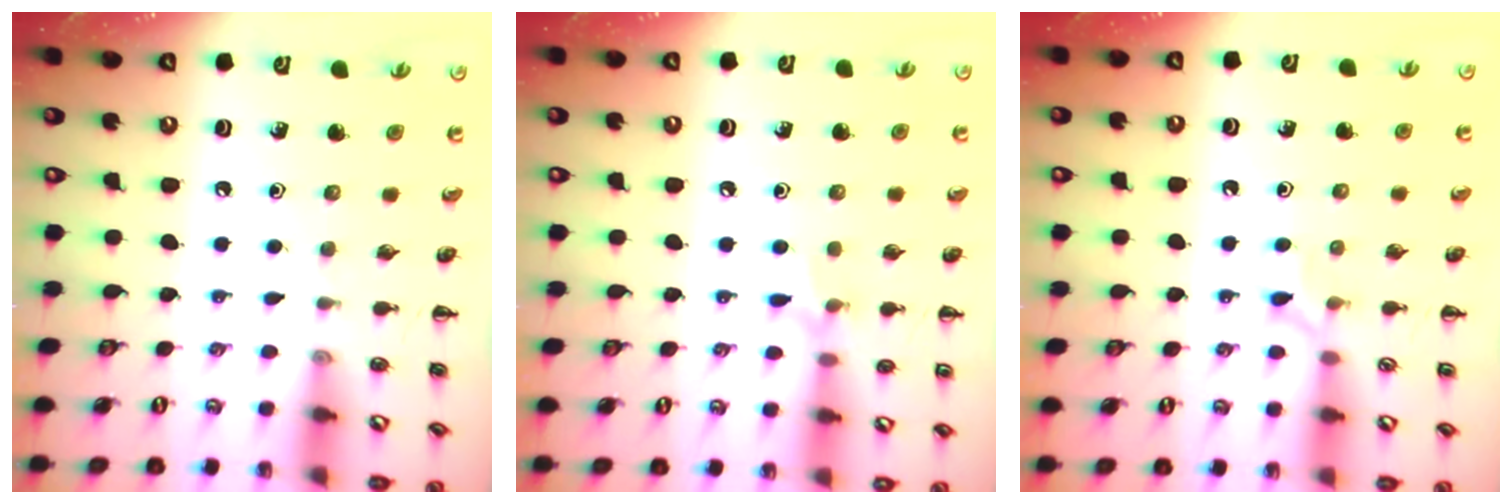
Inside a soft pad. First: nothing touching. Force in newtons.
{"total": 5.7, "press": 5.4, "slide": 2.0}
{"total": 4.0, "press": 3.7, "slide": 1.6}